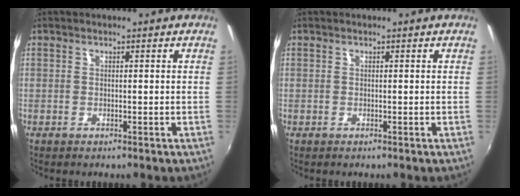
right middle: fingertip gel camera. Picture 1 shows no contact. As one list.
[{"total": 0.0}]